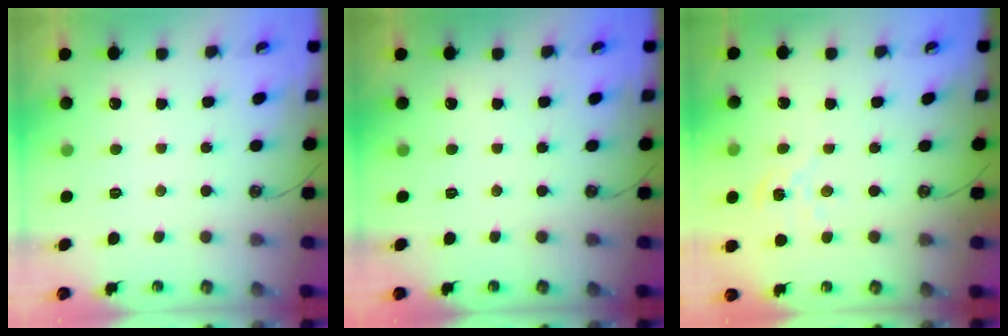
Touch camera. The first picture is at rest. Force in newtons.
{"total": 0.0}
{"total": 2.6, "press": 2.6, "slide": 0.4}